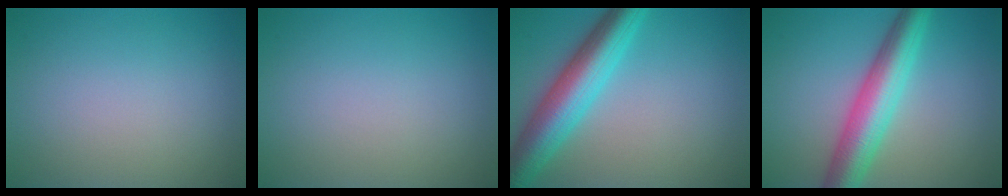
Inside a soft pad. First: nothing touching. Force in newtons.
{"total": 0.0}
{"total": 7.5, "press": 7.5, "slide": 0.2}
{"total": 6.6, "press": 6.6, "slide": 0.3}